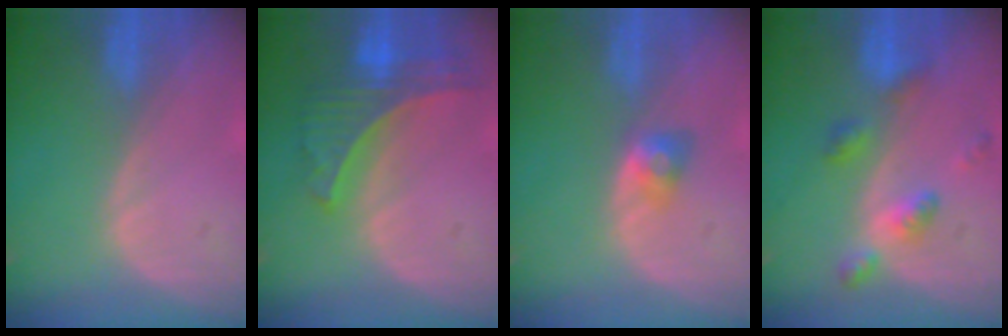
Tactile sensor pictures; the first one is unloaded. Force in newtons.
{"total": 7.8, "press": 6.8, "slide": 3.8}
{"total": 2.9, "press": 2.5, "slide": 1.6}
{"total": 5.9, "press": 5.1, "slide": 2.9}